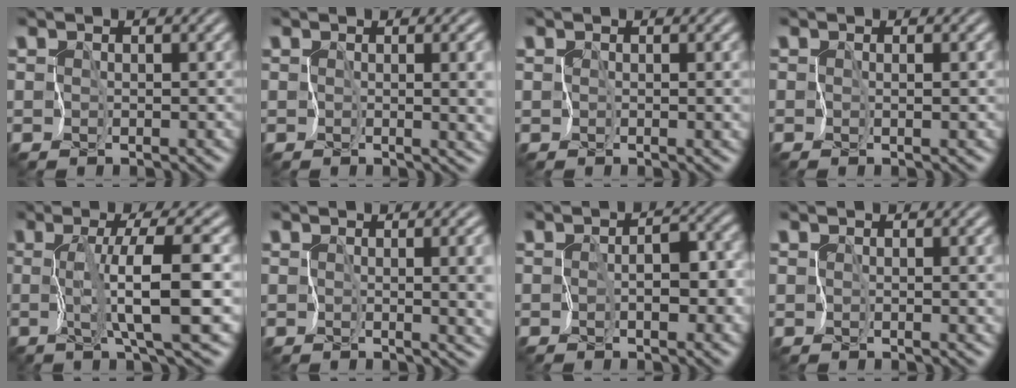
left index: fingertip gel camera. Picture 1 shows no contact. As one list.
[{"total": 6.1, "force": [0.3, 2.8, 5.4], "torque": [-0.055, -0.014, 0.018]}, {"total": 2.0, "force": [0.2, 1.0, 1.8], "torque": [-0.023, -0.007, 0.006]}, {"total": 0.7, "force": [-0.2, 0.1, 0.7], "torque": [-0.010, -0.004, -0.001]}, {"total": 6.2, "force": [-0.5, 0.6, 6.2], "torque": [-0.095, 0.000, -0.012]}, {"total": 6.8, "force": [0.3, 3.2, 6.0], "torque": [-0.059, -0.015, 0.017]}, {"total": 4.8, "force": [-1.0, 2.8, 3.7], "torque": [-0.028, 0.009, -0.018]}, {"total": 2.7, "force": [0.2, 1.3, 2.3], "torque": [-0.031, -0.007, 0.009]}]